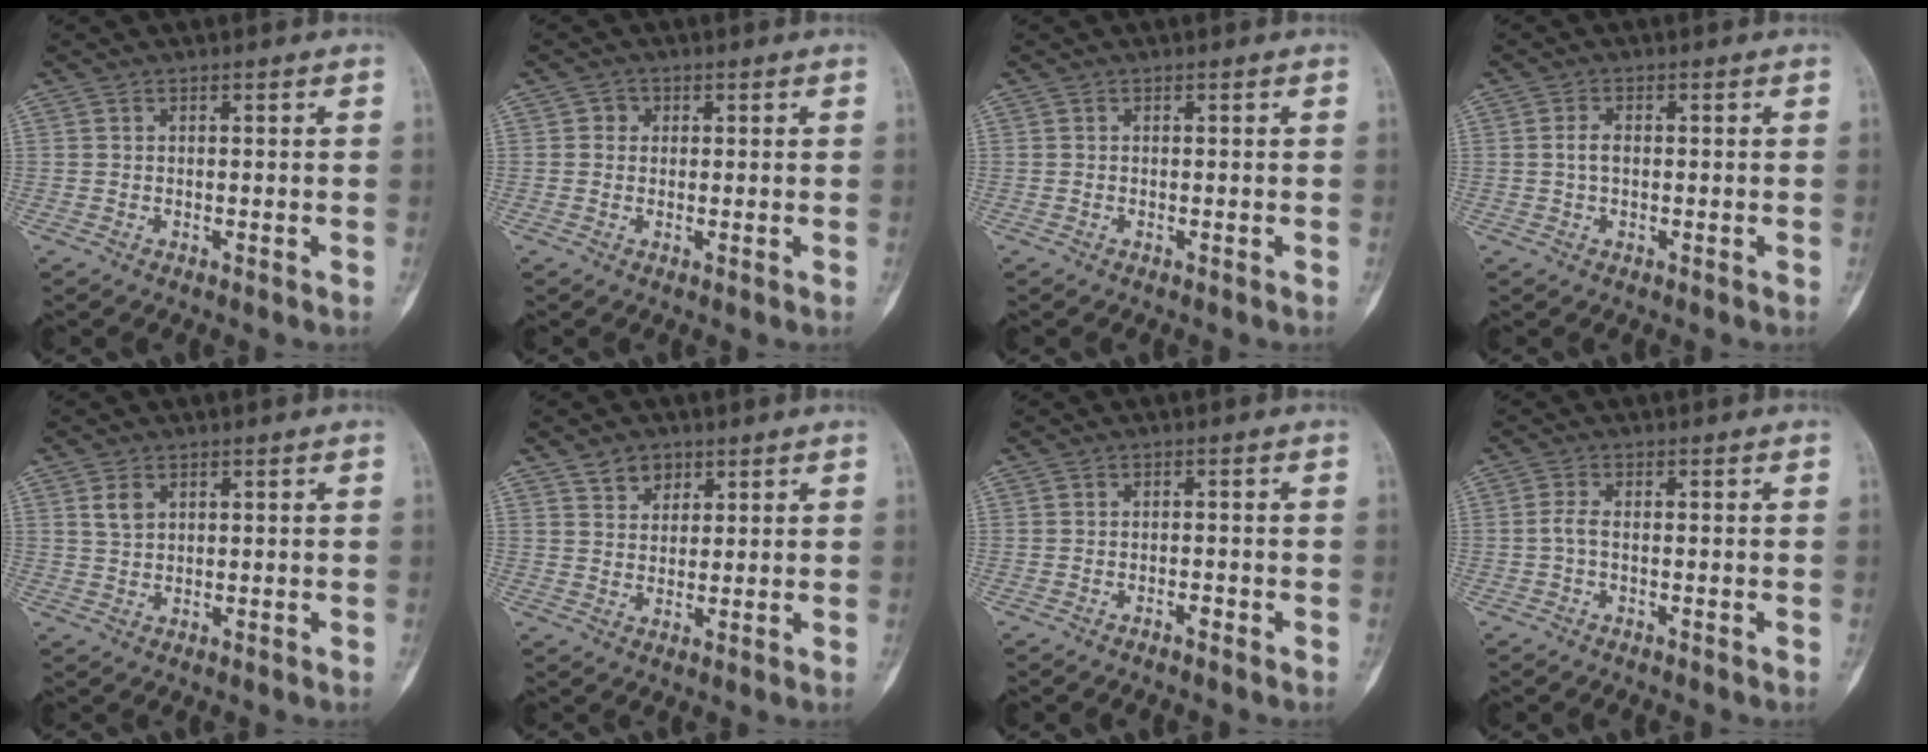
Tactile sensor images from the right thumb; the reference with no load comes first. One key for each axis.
{"total": 1.7, "fx": 0.3, "fy": 1.6, "fz": 0.5, "tx": 0.004, "ty": 0.003, "tz": 0.000}
{"total": 0.0}
{"total": 2.1, "fx": 0.0, "fy": 1.2, "fz": 1.7, "tx": -0.035, "ty": 0.005, "tz": -0.003}
{"total": 2.7, "fx": 1.3, "fy": 1.7, "fz": 1.6, "tx": -0.026, "ty": -0.002, "tz": 0.031}
{"total": 4.2, "fx": 2.7, "fy": 2.9, "fz": 1.3, "tx": -0.002, "ty": -0.019, "tz": 0.049}
{"total": 1.0, "fx": -0.8, "fy": 0.3, "fz": 0.5, "tx": -0.009, "ty": 0.008, "tz": -0.013}
{"total": 2.0, "fx": -0.4, "fy": 0.9, "fz": 1.7, "tx": -0.037, "ty": 0.001, "tz": -0.011}